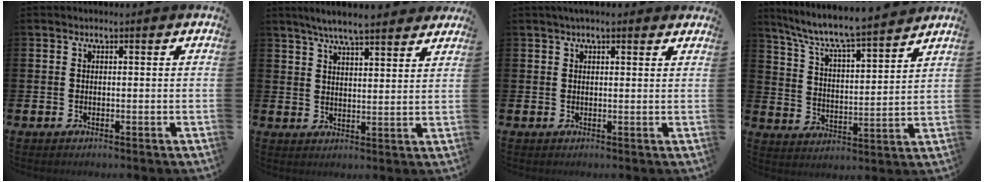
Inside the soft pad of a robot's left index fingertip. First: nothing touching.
{"total": 6.0, "force": [5.6, 0.4, 2.1], "torque": [-0.055, -0.023, 0.100]}
{"total": 1.9, "force": [1.6, 0.4, 1.0], "torque": [-0.019, 0.003, 0.028]}
{"total": 7.9, "force": [7.3, 0.5, 2.8], "torque": [-0.089, -0.056, 0.126]}